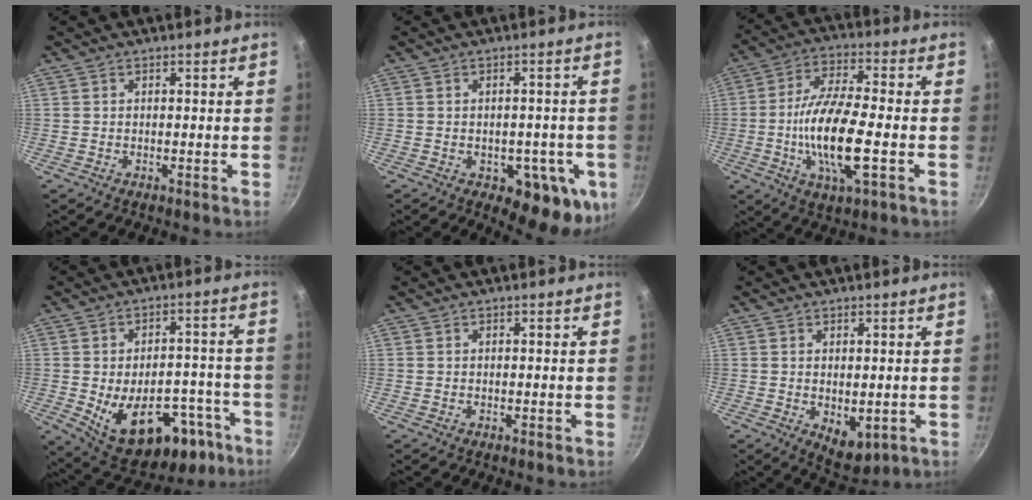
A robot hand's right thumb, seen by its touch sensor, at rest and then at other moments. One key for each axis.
{"total": 13.0, "fx": -3.9, "fy": 6.8, "fz": 10.4, "tx": -0.083, "ty": -0.006, "tz": -0.044}
{"total": 15.3, "fx": -3.2, "fy": 4.8, "fz": 14.2, "tx": -0.271, "ty": 0.016, "tz": -0.068}
{"total": 21.5, "fx": -9.4, "fy": 12.7, "fz": 14.6, "tx": -0.162, "ty": 0.036, "tz": -0.108}
{"total": 0.0}
{"total": 5.7, "fx": -0.5, "fy": 3.4, "fz": 4.5, "tx": -0.051, "ty": -0.014, "tz": 0.004}